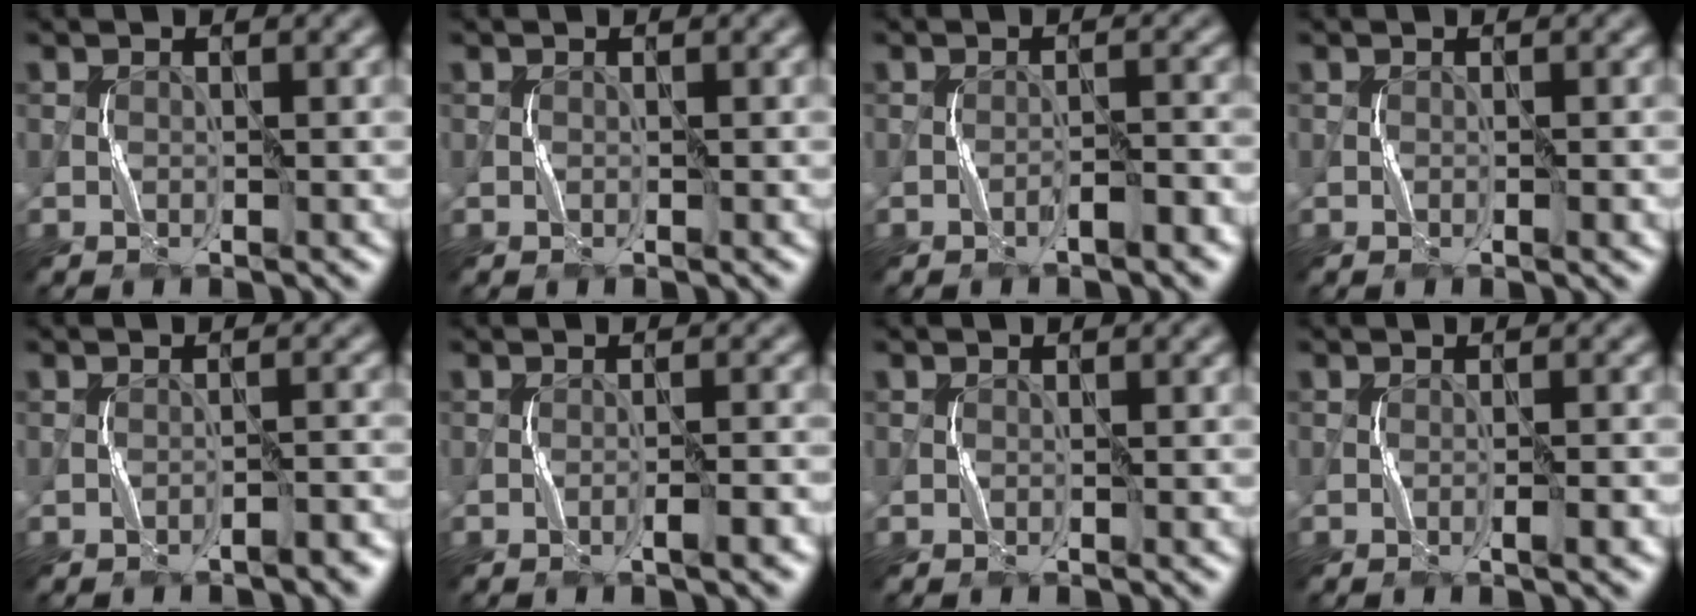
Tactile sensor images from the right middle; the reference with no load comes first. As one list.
[{"total": 0.0}, {"total": 1.7, "force": [-1.2, 0.3, 1.2], "torque": [-0.016, 0.010, -0.021]}, {"total": 0.7, "force": [-0.2, 0.1, 0.6], "torque": [-0.008, 0.000, -0.003]}, {"total": 1.7, "force": [-1.4, 0.3, 1.0], "torque": [-0.010, 0.011, -0.020]}, {"total": 2.0, "force": [-0.9, 0.3, 1.7], "torque": [-0.022, 0.009, -0.017]}, {"total": 0.0}, {"total": 1.6, "force": [-0.6, 0.2, 1.4], "torque": [-0.019, 0.004, -0.010]}]